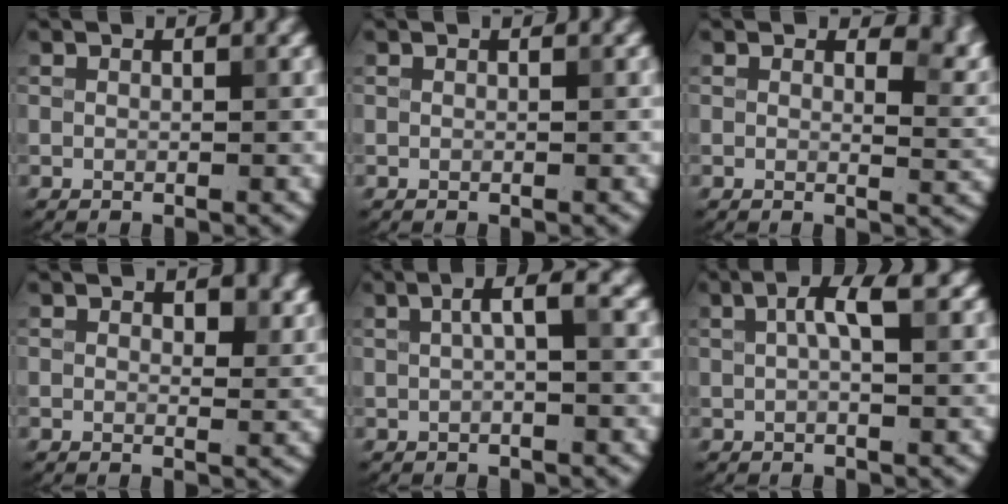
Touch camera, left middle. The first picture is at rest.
{"total": 0.0}
{"total": 3.8, "force": [2.1, 1.9, 2.5], "torque": [-0.029, -0.008, 0.024]}
{"total": 2.2, "force": [1.2, 1.2, 1.4], "torque": [-0.017, -0.007, 0.019]}
{"total": 2.3, "force": [0.5, 0.4, 2.2], "torque": [-0.039, 0.013, 0.006]}
{"total": 3.9, "force": [1.1, 1.3, 3.5], "torque": [-0.065, 0.011, 0.015]}